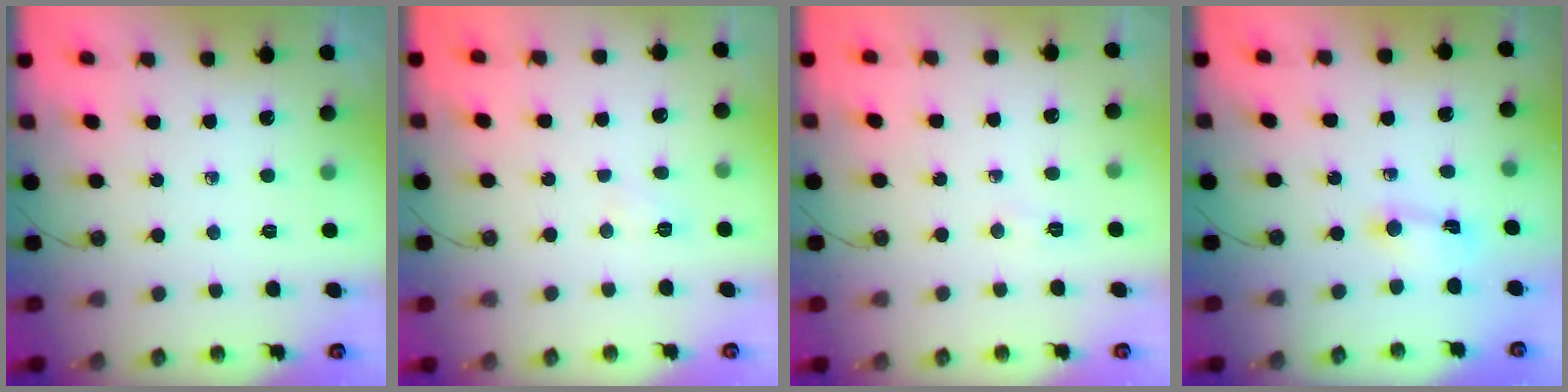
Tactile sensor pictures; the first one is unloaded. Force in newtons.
{"total": 3.0, "press": 2.9, "slide": 0.7}
{"total": 3.4, "press": 3.4, "slide": 0.5}
{"total": 1.9, "press": 1.9, "slide": 0.4}